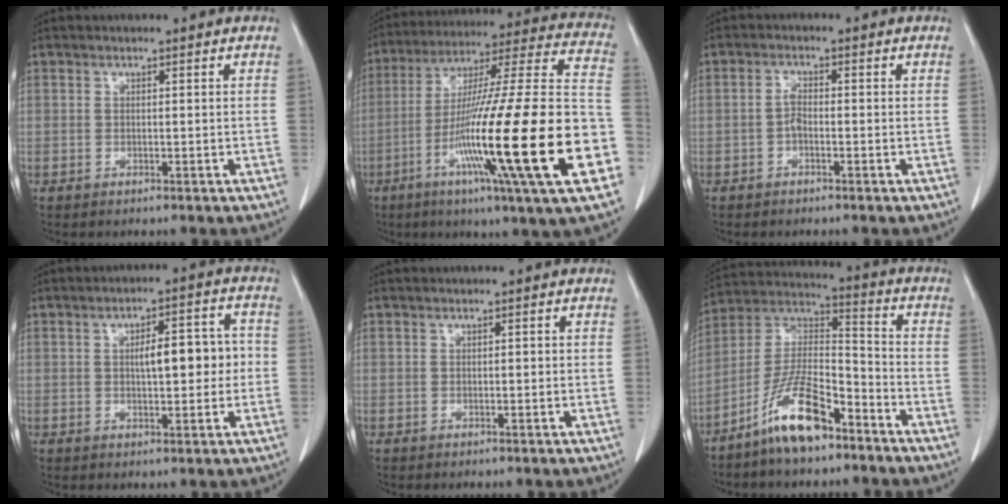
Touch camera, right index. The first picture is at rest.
{"total": 32.5, "force": [-9.6, 1.6, 31.0], "torque": [-0.467, -0.038, -0.173]}
{"total": 1.7, "force": [-0.7, 0.7, 1.5], "torque": [-0.026, 0.005, -0.014]}
{"total": 7.4, "force": [0.1, 2.6, 7.0], "torque": [-0.101, 0.027, 0.007]}
{"total": 0.5, "force": [0.0, 0.2, 0.5], "torque": [-0.006, 0.001, 0.002]}
{"total": 12.6, "force": [-8.5, 3.3, 8.7], "torque": [-0.178, 0.006, -0.162]}